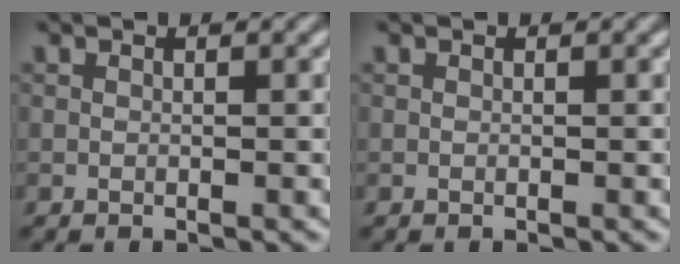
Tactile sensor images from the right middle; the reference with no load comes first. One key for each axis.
{"total": 0.0}